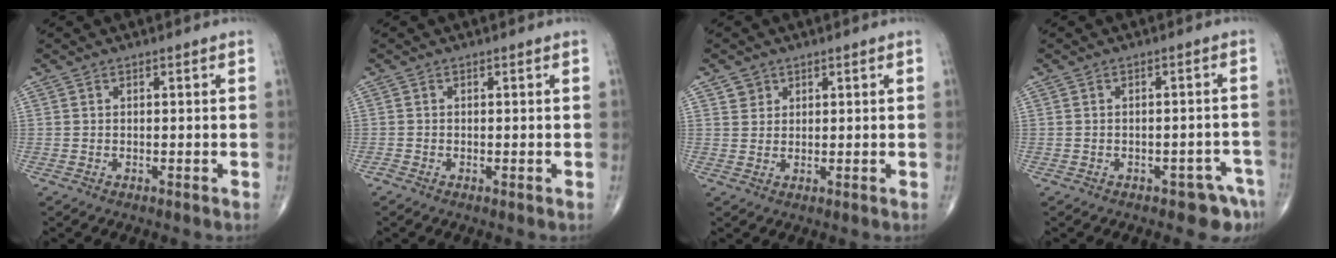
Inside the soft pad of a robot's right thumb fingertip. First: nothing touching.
{"total": 0.6, "force": [-0.3, 0.3, 0.4], "torque": [-0.010, -0.003, -0.009]}
{"total": 2.2, "force": [1.3, 1.8, 0.2], "torque": [0.016, -0.007, 0.015]}
{"total": 4.7, "force": [-3.1, 2.4, 2.6], "torque": [-0.018, 0.024, -0.034]}